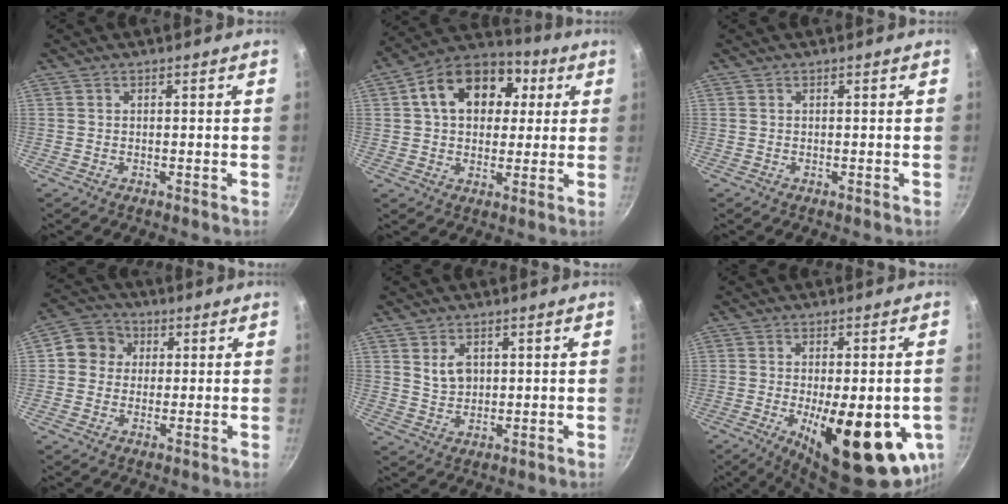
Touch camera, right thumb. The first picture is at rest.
{"total": 17.1, "force": [4.4, 12.4, 11.0], "torque": [-0.160, 0.024, 0.054]}
{"total": 0.0}
{"total": 6.9, "force": [1.3, 6.2, 2.5], "torque": [-0.007, 0.012, 0.005]}
{"total": 4.5, "force": [1.5, 3.2, 2.8], "torque": [-0.036, -0.008, 0.032]}
{"total": 20.3, "force": [-5.2, 7.3, 18.2], "torque": [-0.233, -0.012, -0.062]}